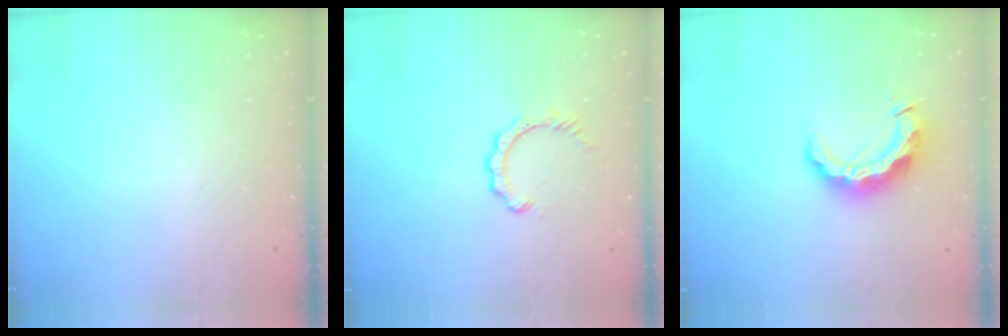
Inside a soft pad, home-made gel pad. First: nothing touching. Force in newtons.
{"total": 2.9, "press": 2.9, "slide": 0.5}
{"total": 10.5, "press": 10.5, "slide": 0.3}